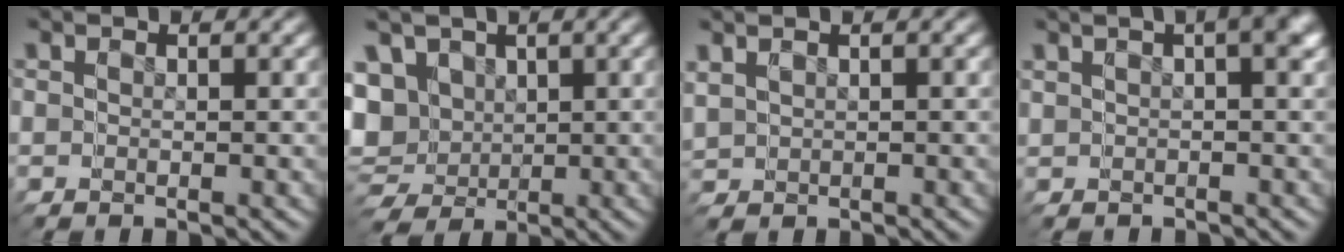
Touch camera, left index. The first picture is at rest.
{"total": 9.2, "force": [-0.3, 8.8, 2.6], "torque": [-0.091, -0.045, 0.004]}
{"total": 1.4, "force": [0.2, 1.3, 0.2], "torque": [-0.014, -0.003, 0.010]}
{"total": 2.1, "force": [0.3, 0.7, 2.0], "torque": [-0.035, 0.004, 0.007]}